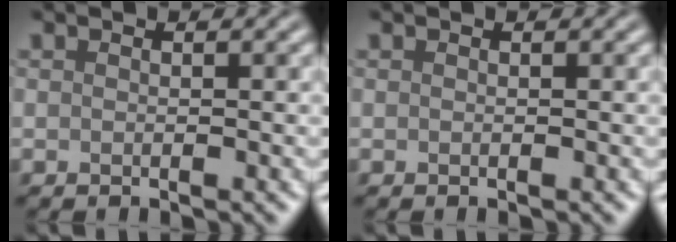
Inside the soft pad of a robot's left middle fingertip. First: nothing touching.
{"total": 0.0}